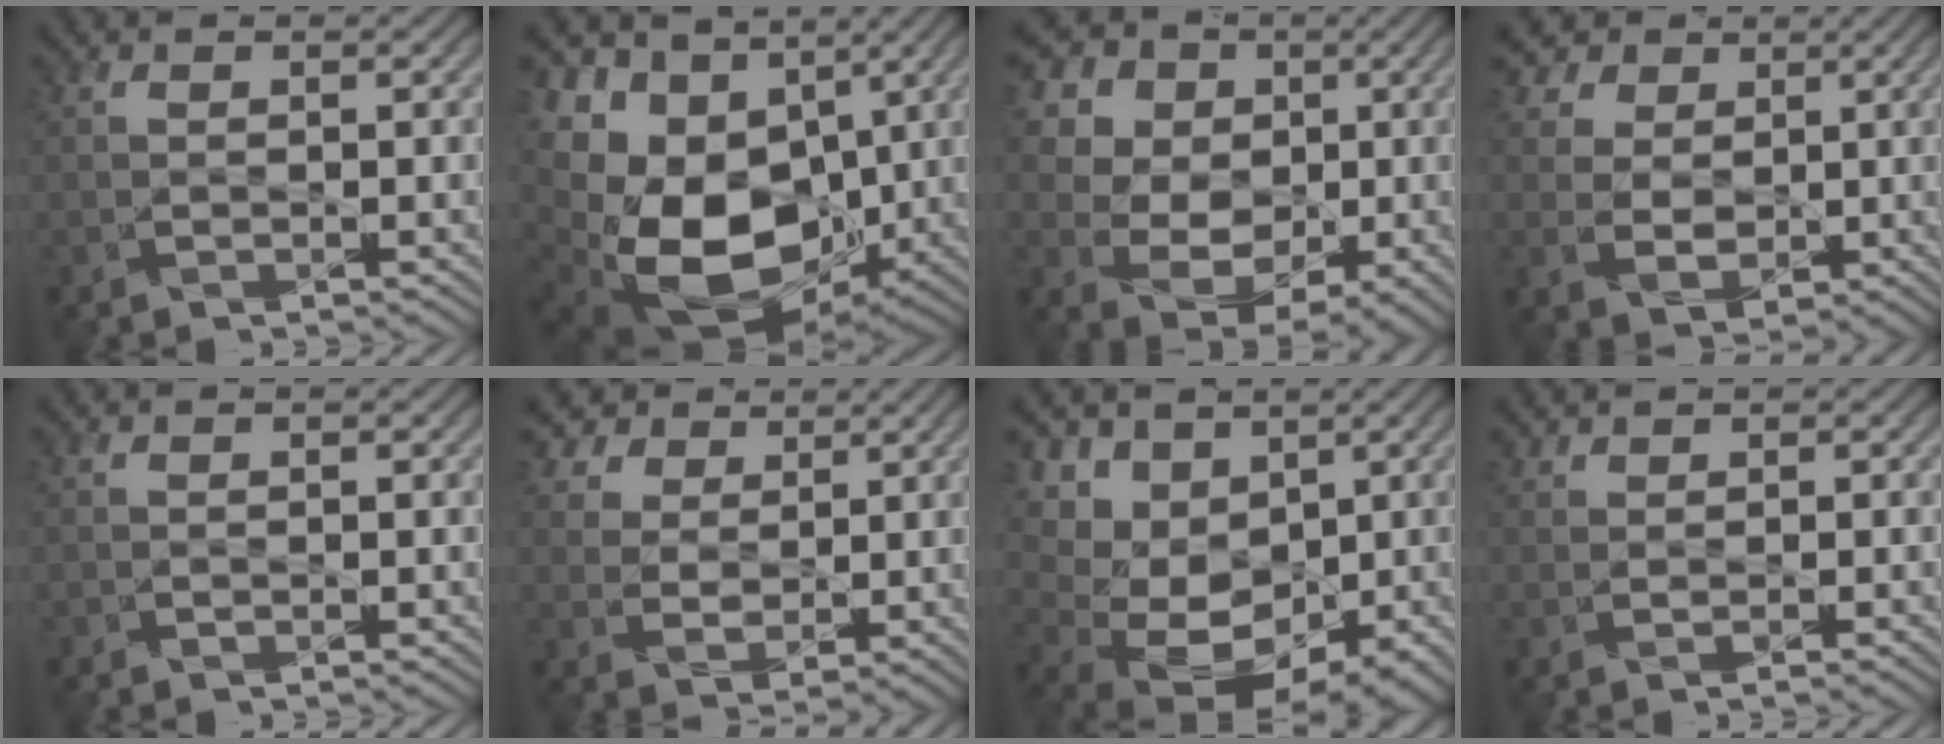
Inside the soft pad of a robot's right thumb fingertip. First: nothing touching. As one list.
[{"total": 19.6, "force": [-2.2, 13.8, 13.8], "torque": [-0.312, -0.042, -0.019]}, {"total": 14.6, "force": [4.2, 11.9, 7.2], "torque": [-0.211, 0.033, 0.092]}, {"total": 8.6, "force": [3.8, 6.9, 3.5], "torque": [-0.134, 0.008, 0.081]}, {"total": 0.0}, {"total": 7.5, "force": [4.4, 5.2, 3.0], "torque": [-0.104, -0.003, 0.090]}, {"total": 13.2, "force": [2.8, 10.5, 7.4], "torque": [-0.192, 0.003, 0.060]}, {"total": 0.7, "force": [0.7, 0.0, 0.2], "torque": [-0.005, 0.004, 0.017]}]